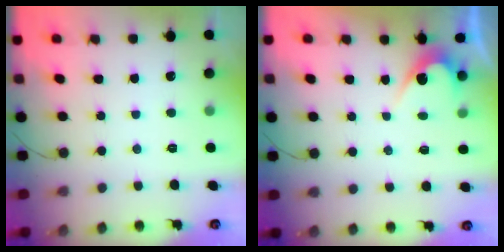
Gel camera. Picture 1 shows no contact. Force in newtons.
{"total": 3.2, "press": 3.2, "slide": 0.3}